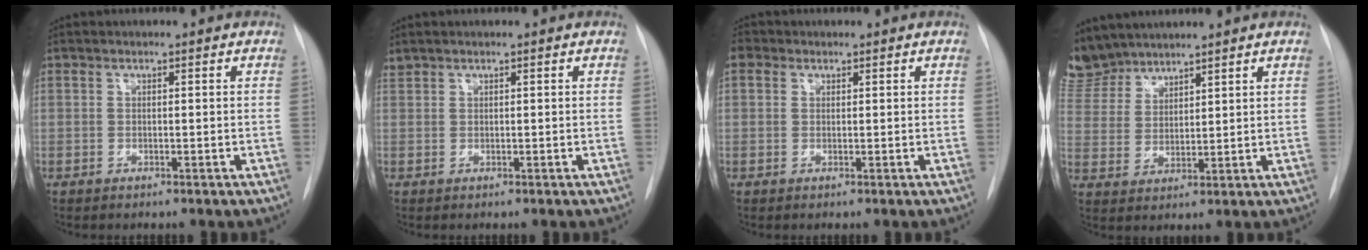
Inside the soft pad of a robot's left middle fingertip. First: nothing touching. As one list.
[{"total": 0.7, "force": [0.7, 0.0, -0.1], "torque": [-0.007, 0.010, 0.020]}, {"total": 1.8, "force": [0.9, 1.5, 0.4], "torque": [-0.002, 0.006, 0.011]}, {"total": 8.2, "force": [7.8, 2.5, 0.7], "torque": [-0.020, 0.003, 0.169]}]